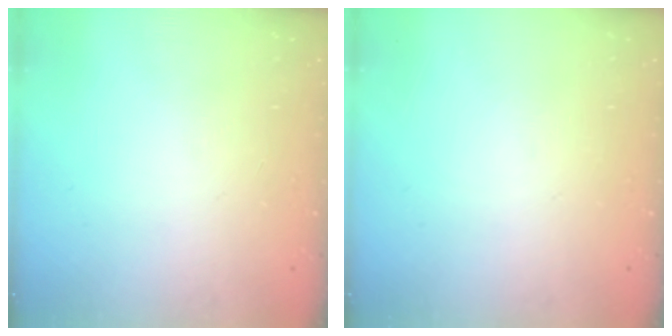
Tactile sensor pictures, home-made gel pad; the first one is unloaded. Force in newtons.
{"total": 0.0}